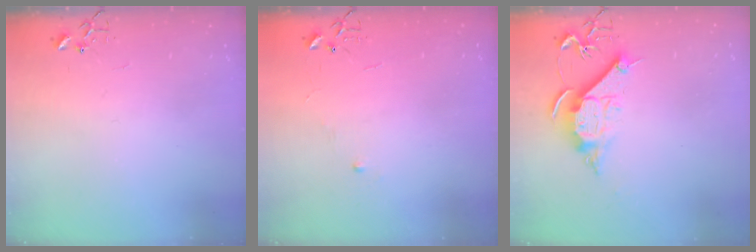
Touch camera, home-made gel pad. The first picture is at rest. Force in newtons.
{"total": 4.4, "press": 4.4, "slide": 0.6}
{"total": 10.9, "press": 10.9, "slide": 0.7}